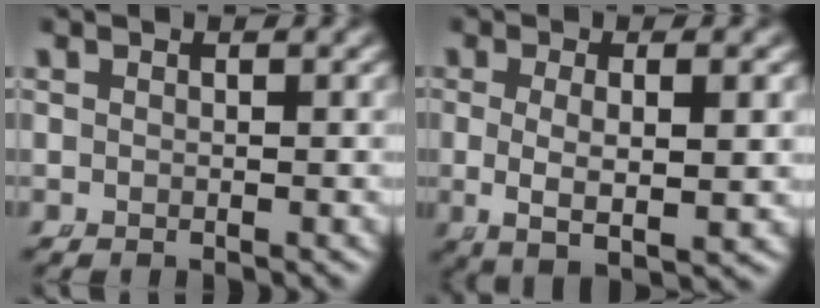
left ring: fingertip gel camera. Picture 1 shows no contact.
{"total": 5.1, "force": [-0.1, 2.0, 4.7], "torque": [-0.091, -0.013, 0.010]}